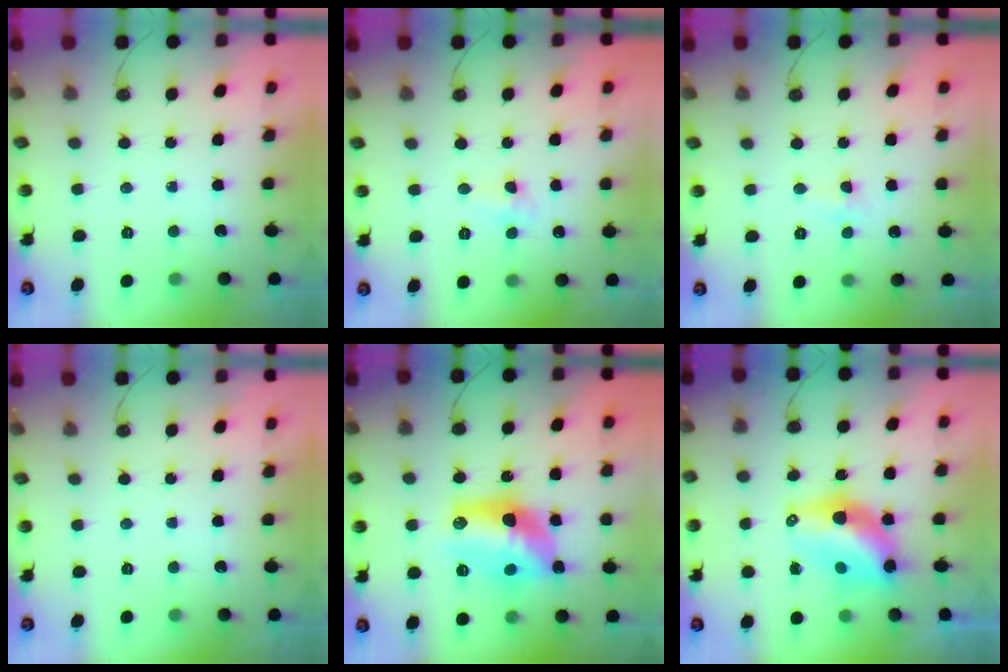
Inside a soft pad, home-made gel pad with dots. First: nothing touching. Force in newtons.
{"total": 4.3, "press": 2.6, "slide": 3.4}
{"total": 3.7, "press": 3.6, "slide": 0.6}
{"total": 0.0}
{"total": 15.0, "press": 14.9, "slide": 1.2}
{"total": 9.5, "press": 9.4, "slide": 0.8}